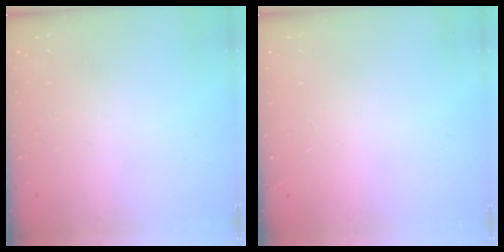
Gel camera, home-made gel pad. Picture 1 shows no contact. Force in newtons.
{"total": 0.9, "press": 0.9, "slide": 0.1}